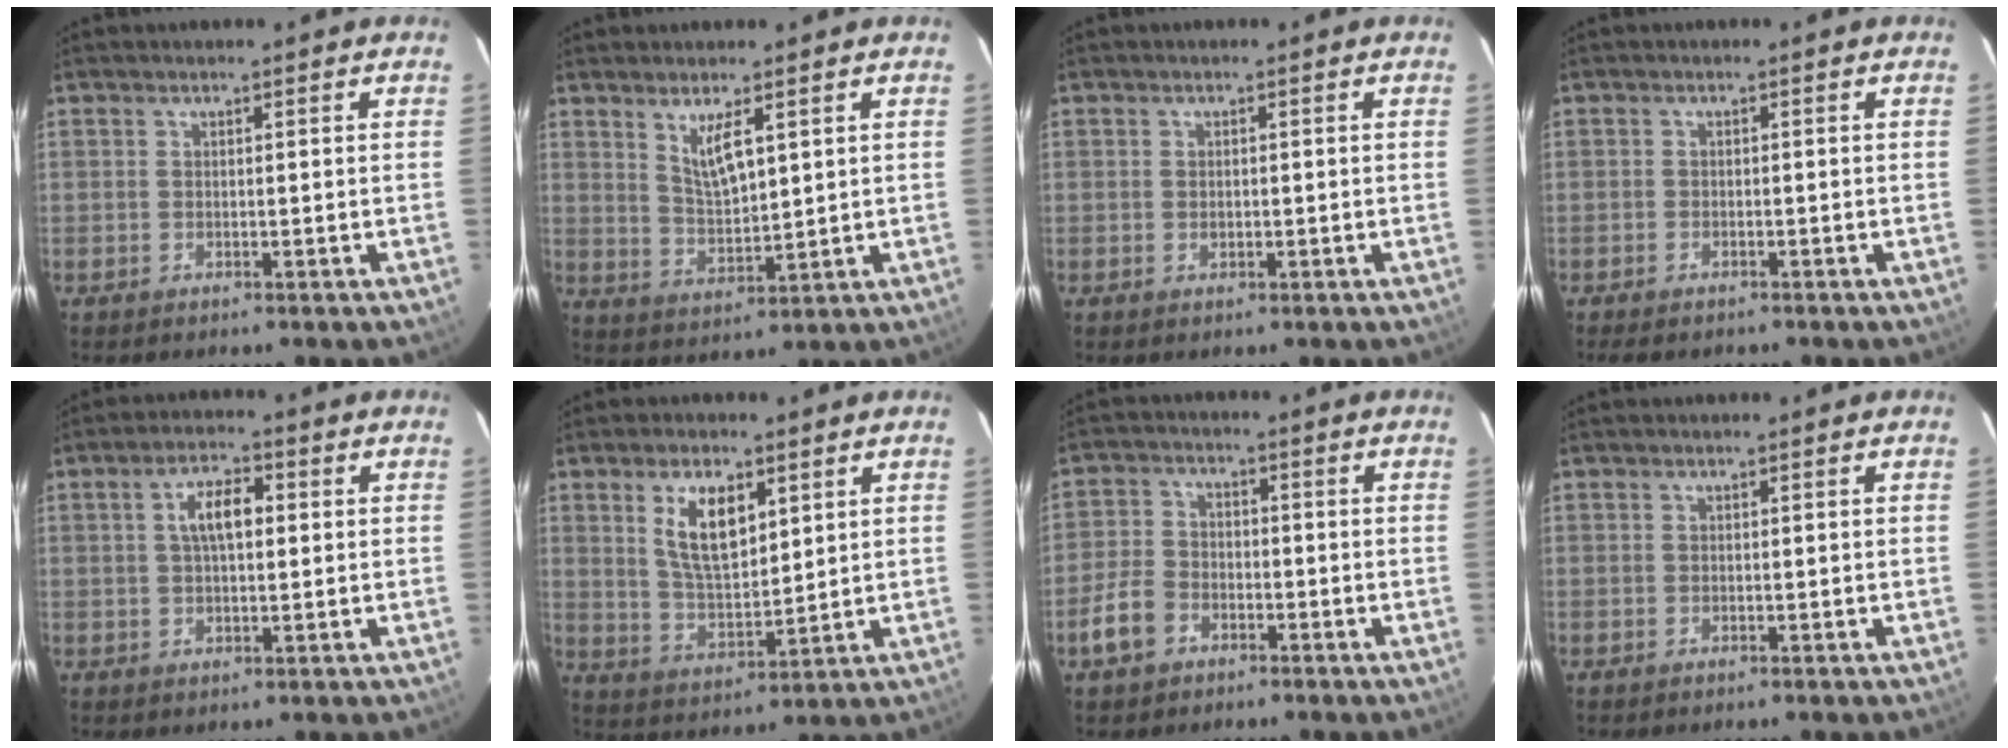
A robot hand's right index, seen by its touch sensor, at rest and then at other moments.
{"total": 6.4, "force": [3.1, 1.9, 5.2], "torque": [-0.096, -0.012, 0.066]}
{"total": 1.2, "force": [-0.3, 0.9, 0.6], "torque": [-0.011, 0.002, -0.005]}
{"total": 3.1, "force": [-2.6, 1.2, 1.2], "torque": [-0.033, -0.008, -0.043]}
{"total": 5.9, "force": [1.1, 2.7, 5.1], "torque": [-0.093, 0.015, 0.021]}
{"total": 9.7, "force": [4.1, 4.3, 7.6], "torque": [-0.145, 0.003, 0.088]}
{"total": 6.7, "force": [-3.6, 4.8, 3.0], "torque": [-0.076, 0.012, -0.067]}
{"total": 0.0}